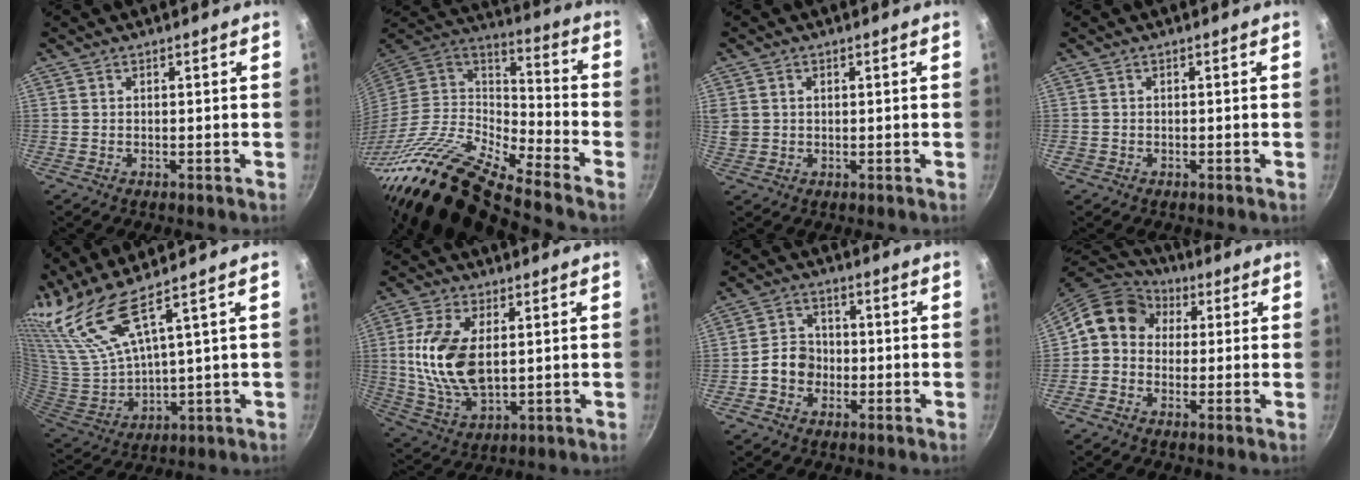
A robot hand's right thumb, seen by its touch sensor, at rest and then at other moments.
{"total": 22.8, "force": [-17.6, 5.7, 13.3], "torque": [-0.193, 0.067, -0.346]}
{"total": 3.5, "force": [0.9, 3.0, 1.6], "torque": [-0.024, 0.002, 0.022]}
{"total": 0.6, "force": [-0.3, 0.6, 0.1], "torque": [0.000, 0.002, -0.004]}
{"total": 12.1, "force": [9.1, 0.6, 8.0], "torque": [-0.161, -0.065, 0.206]}
{"total": 14.4, "force": [2.0, 8.0, 11.9], "torque": [-0.224, -0.012, 0.045]}
{"total": 6.1, "force": [-1.6, 5.2, 2.7], "torque": [-0.018, 0.022, -0.036]}
{"total": 11.0, "force": [1.5, 9.4, 5.5], "torque": [-0.072, 0.030, -0.002]}